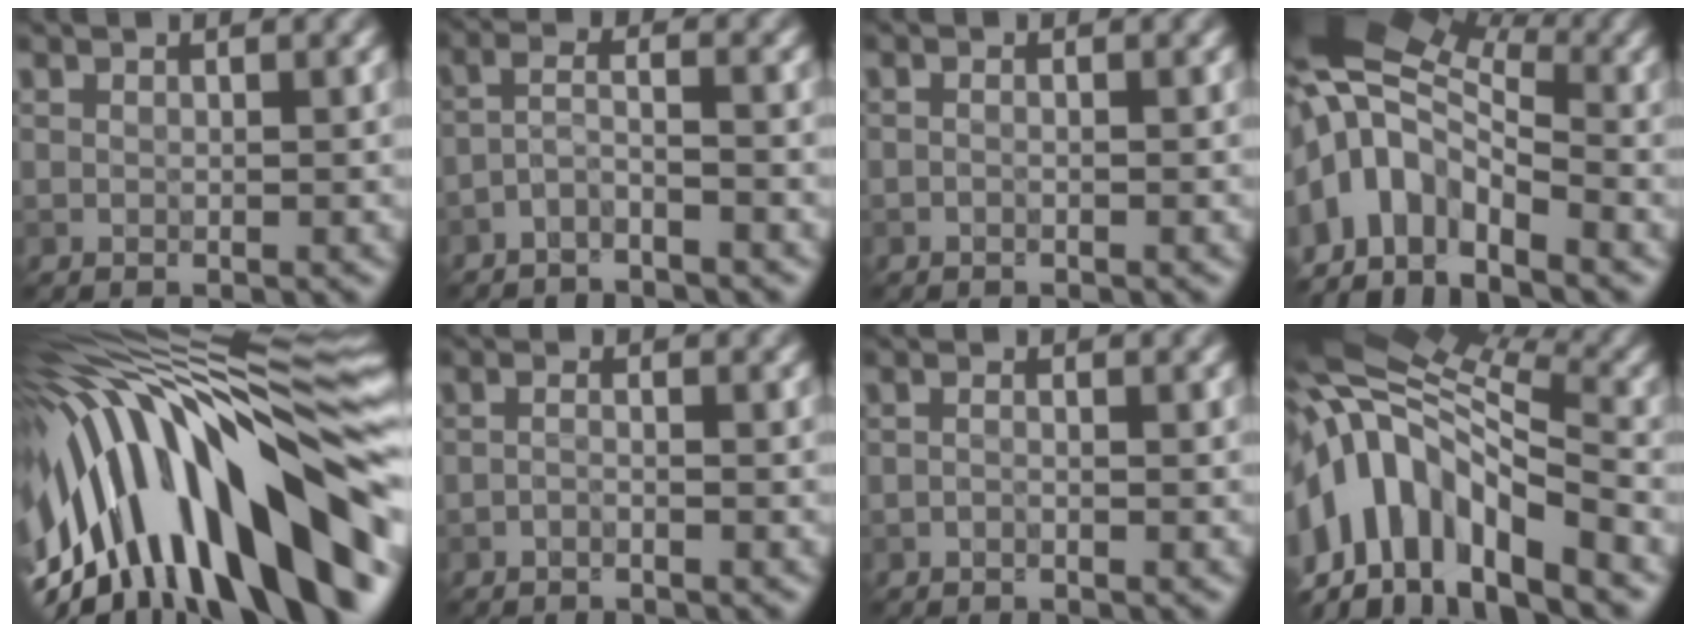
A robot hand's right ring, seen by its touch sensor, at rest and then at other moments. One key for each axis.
{"total": 2.4, "fx": -1.9, "fy": 0.3, "fz": 1.5, "tx": -0.029, "ty": 0.006, "tz": -0.046}
{"total": 0.6, "fx": -0.3, "fy": 0.2, "fz": 0.5, "tx": -0.007, "ty": -0.004, "tz": -0.010}
{"total": 10.2, "fx": -2.5, "fy": 6.1, "fz": 7.8, "tx": -0.147, "ty": 0.007, "tz": -0.061}
{"total": 17.1, "fx": -3.1, "fy": 6.5, "fz": 15.5, "tx": -0.226, "ty": 0.016, "tz": -0.048}
{"total": 1.2, "fx": -1.0, "fy": 0.1, "fz": 0.6, "tx": -0.013, "ty": -0.004, "tz": -0.025}
{"total": 0.8, "fx": -0.7, "fy": 0.1, "fz": 0.5, "tx": -0.011, "ty": -0.002, "tz": -0.017}
{"total": 12.4, "fx": -3.7, "fy": 6.0, "fz": 10.2, "tx": -0.182, "ty": 0.023, "tz": -0.074}